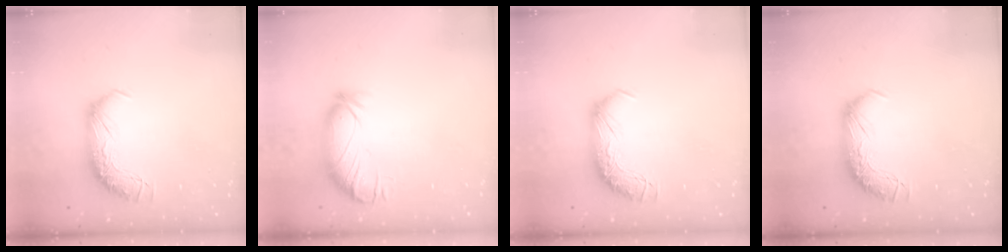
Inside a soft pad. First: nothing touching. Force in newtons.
{"total": 3.3, "press": 3.0, "slide": 1.5}
{"total": 0.0}
{"total": 0.0}